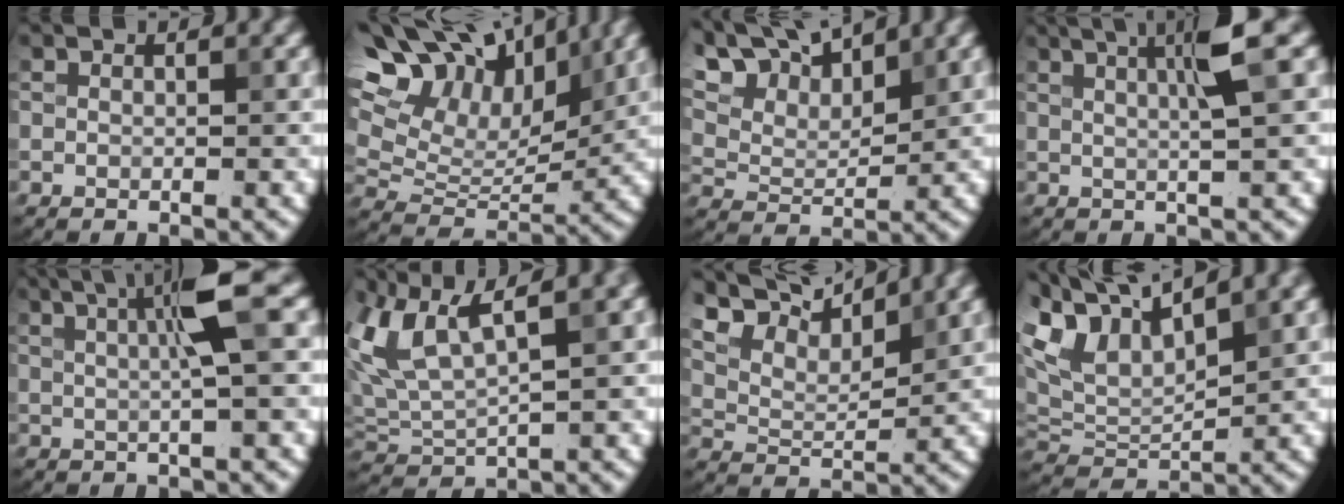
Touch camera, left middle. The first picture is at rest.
{"total": 15.0, "force": [7.9, 8.7, 9.3], "torque": [-0.187, 0.059, 0.130]}
{"total": 8.5, "force": [6.3, 3.3, 4.5], "torque": [-0.105, 0.022, 0.092]}
{"total": 4.1, "force": [1.0, 0.5, 4.0], "torque": [-0.059, 0.009, 0.015]}
{"total": 4.9, "force": [0.9, 0.6, 4.8], "torque": [-0.076, 0.013, 0.013]}
{"total": 8.3, "force": [3.5, 3.3, 6.8], "torque": [-0.154, 0.015, 0.067]}
{"total": 8.0, "force": [6.1, 2.6, 4.4], "torque": [-0.100, 0.021, 0.093]}
{"total": 7.8, "force": [4.1, 3.8, 5.4], "torque": [-0.114, 0.016, 0.080]}